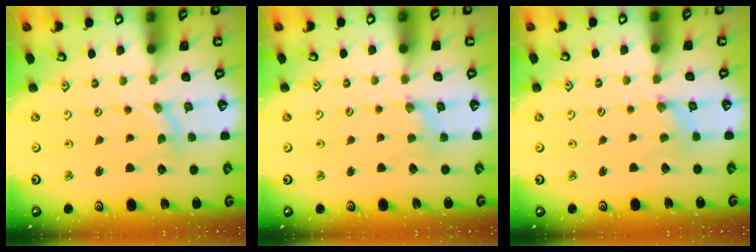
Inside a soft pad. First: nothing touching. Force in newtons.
{"total": 2.0, "press": 1.9, "slide": 0.3}
{"total": 0.0}